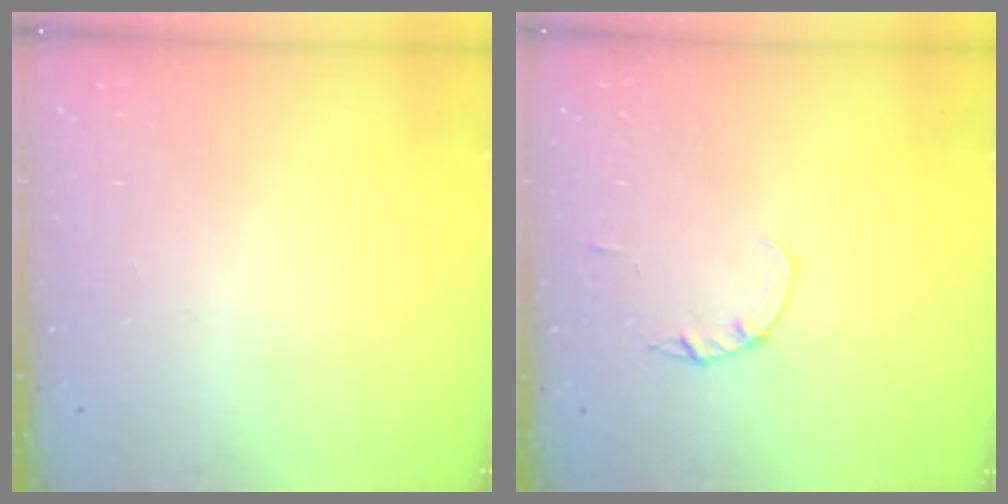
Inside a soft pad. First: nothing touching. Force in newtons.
{"total": 1.4, "press": 1.3, "slide": 0.3}